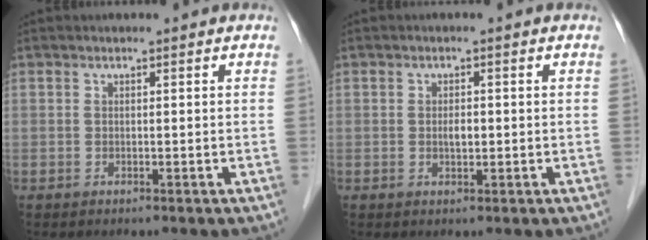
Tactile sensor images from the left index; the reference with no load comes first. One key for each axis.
{"total": 1.6, "fx": -0.1, "fy": 0.7, "fz": 1.4, "tx": -0.025, "ty": 0.001, "tz": -0.001}